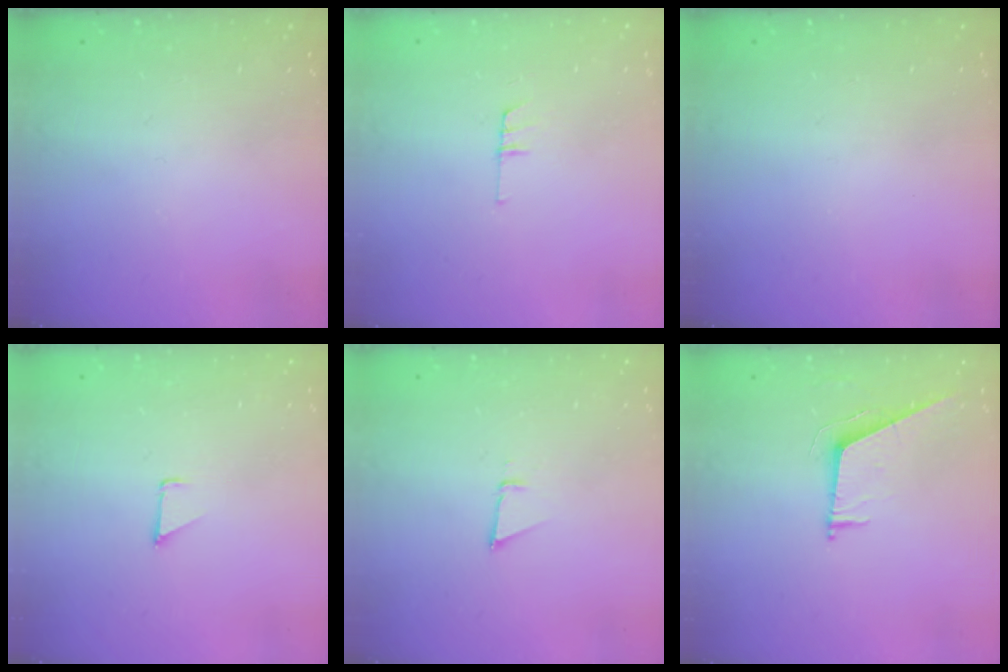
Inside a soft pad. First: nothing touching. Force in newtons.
{"total": 4.8, "press": 4.8, "slide": 0.4}
{"total": 0.0}
{"total": 0.9, "press": 0.8, "slide": 0.1}
{"total": 2.6, "press": 2.5, "slide": 0.8}
{"total": 6.5, "press": 6.5, "slide": 0.2}